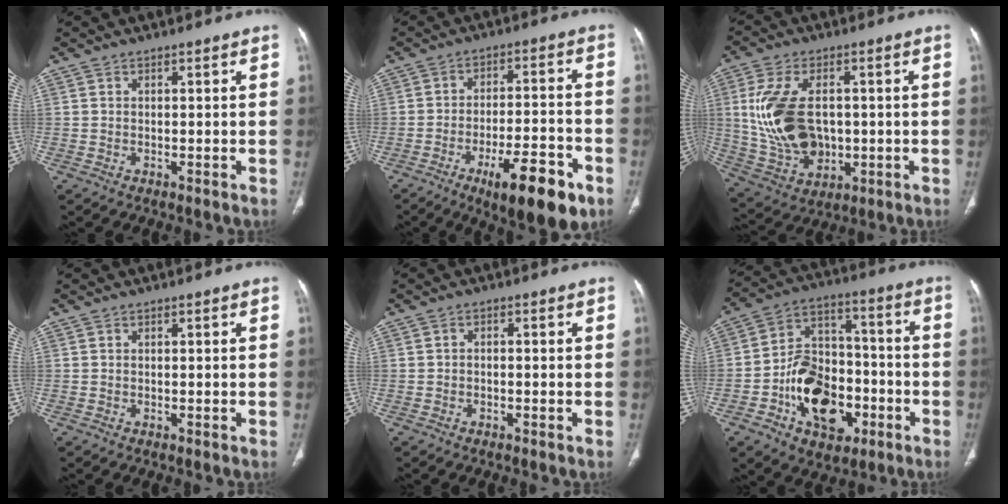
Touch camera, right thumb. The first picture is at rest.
{"total": 15.2, "force": [-8.0, 4.7, 12.1], "torque": [-0.166, 0.036, -0.116]}
{"total": 15.5, "force": [1.0, 9.9, 12.0], "torque": [-0.228, -0.007, 0.036]}
{"total": 0.0}
{"total": 0.8, "force": [-0.4, 0.5, 0.4], "torque": [-0.004, 0.004, -0.010]}
{"total": 18.3, "force": [-6.5, 12.2, 11.9], "torque": [-0.152, 0.047, -0.102]}